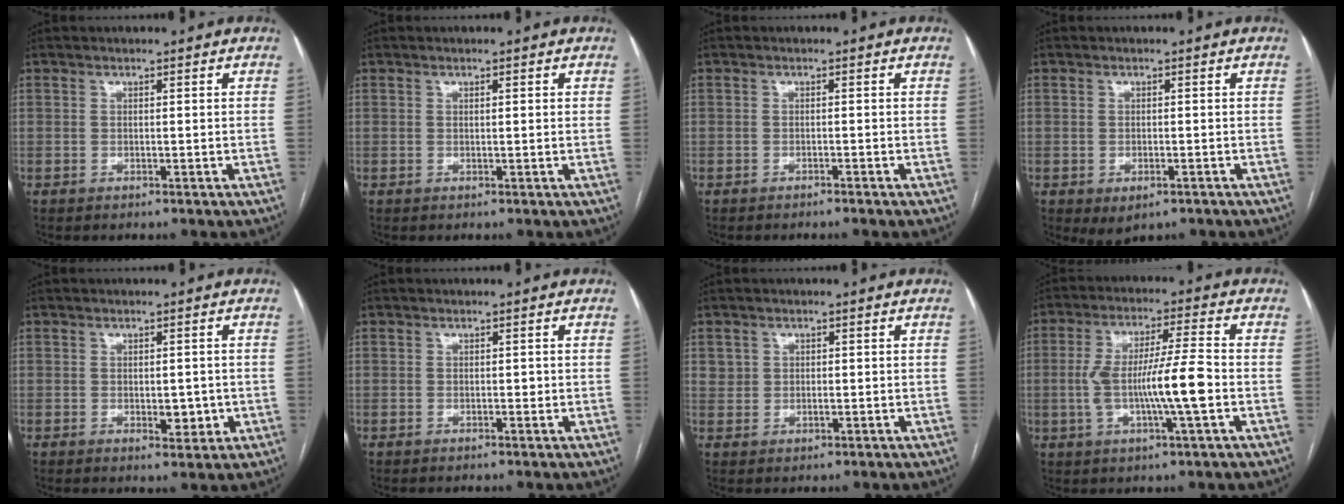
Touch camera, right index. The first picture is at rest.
{"total": 0.7, "force": [0.3, 0.0, 0.6], "torque": [-0.010, 0.002, 0.003]}
{"total": 1.3, "force": [-1.1, -0.4, 0.6], "torque": [-0.010, 0.004, -0.016]}
{"total": 2.9, "force": [-1.4, 1.6, 2.0], "torque": [-0.030, -0.005, -0.009]}
{"total": 3.4, "force": [-0.5, 1.8, 2.8], "torque": [-0.032, -0.002, -0.001]}
{"total": 0.6, "force": [0.0, 0.4, 0.4], "torque": [-0.002, 0.001, -0.002]}
{"total": 2.3, "force": [0.8, 2.1, 0.6], "torque": [-0.008, 0.007, 0.016]}
{"total": 11.0, "force": [-1.8, 0.6, 10.8], "torque": [-0.202, 0.008, -0.035]}